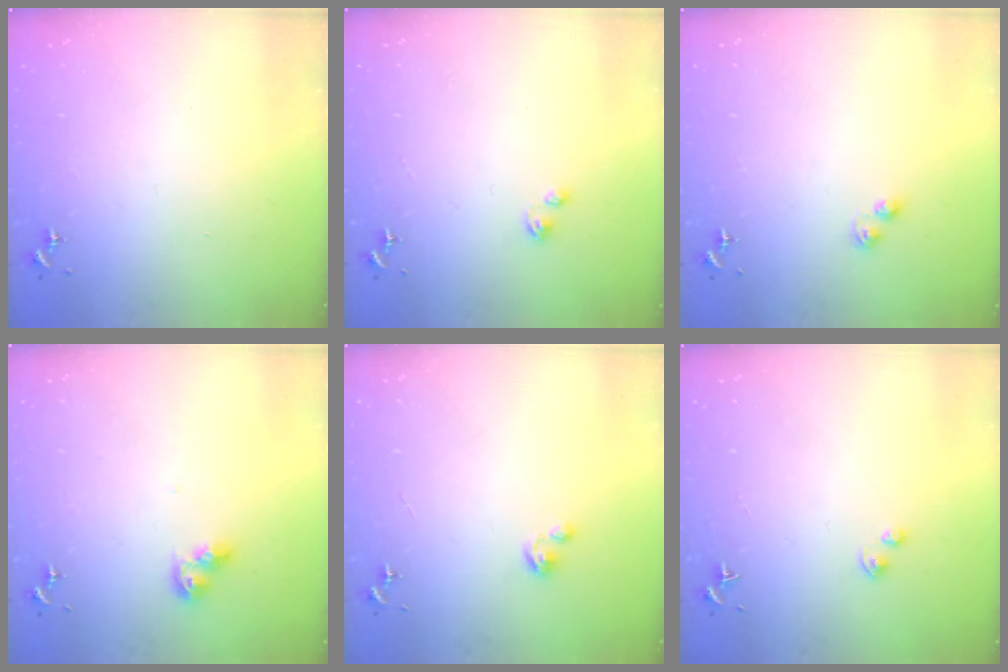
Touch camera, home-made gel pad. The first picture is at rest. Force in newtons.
{"total": 2.6, "press": 2.6, "slide": 0.2}
{"total": 3.4, "press": 3.4, "slide": 0.4}
{"total": 8.0, "press": 7.9, "slide": 0.8}
{"total": 3.8, "press": 3.7, "slide": 0.3}
{"total": 1.6, "press": 1.5, "slide": 0.3}